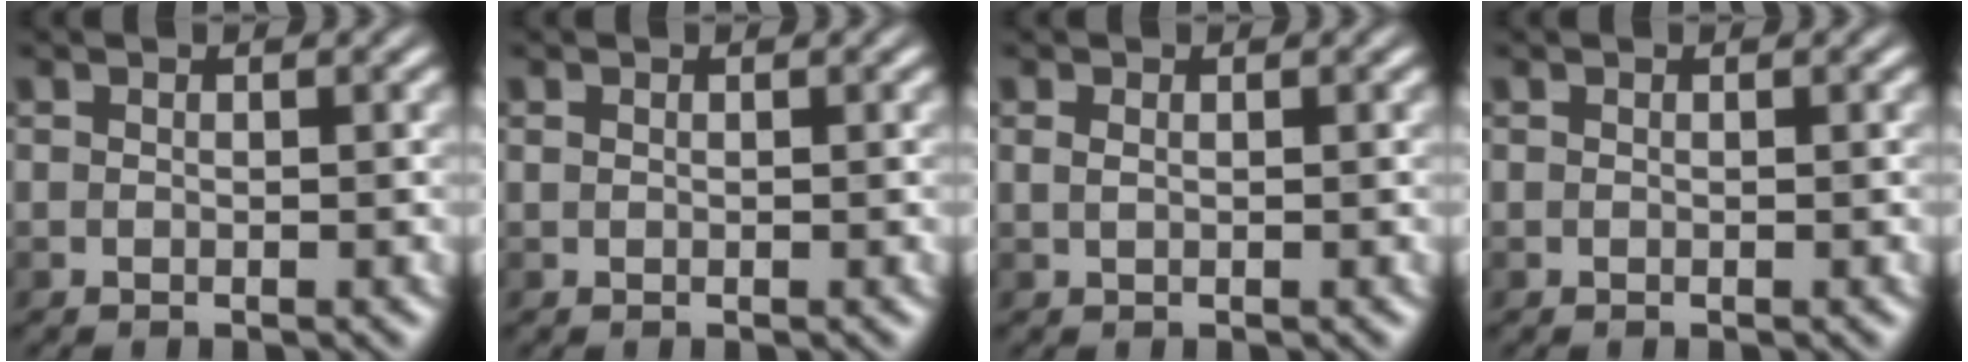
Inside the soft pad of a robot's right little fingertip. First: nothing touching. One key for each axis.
{"total": 0.0}
{"total": 0.7, "fx": 0.0, "fy": 0.4, "fz": 0.6, "tx": -0.015, "ty": 0.001, "tz": -0.001}
{"total": 0.0}